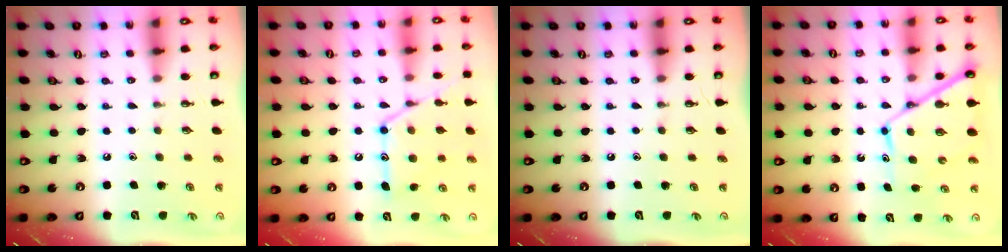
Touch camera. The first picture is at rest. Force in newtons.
{"total": 14.4, "press": 14.3, "slide": 1.1}
{"total": 0.0}
{"total": 11.5, "press": 11.5, "slide": 1.1}